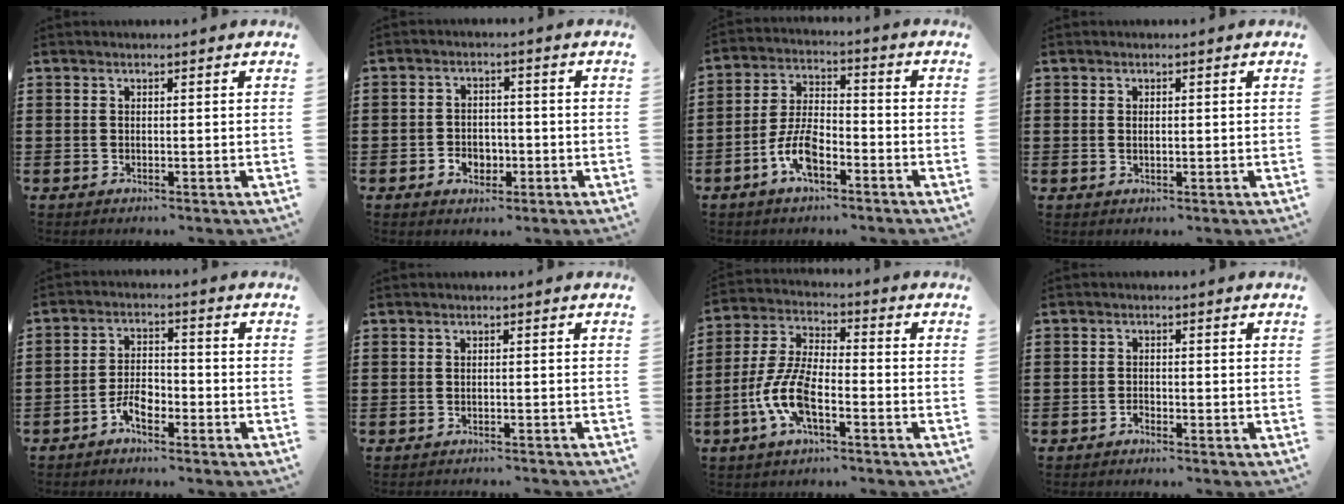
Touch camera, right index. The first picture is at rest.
{"total": 3.2, "force": [-1.5, 2.5, 1.5], "torque": [-0.024, 0.001, -0.032]}
{"total": 7.4, "force": [-3.8, 3.3, 5.4], "torque": [-0.121, 0.005, -0.075]}
{"total": 1.0, "force": [0.1, 0.4, 0.9], "torque": [-0.019, 0.001, 0.000]}
{"total": 4.4, "force": [-2.7, 2.0, 2.8], "torque": [-0.063, 0.003, -0.055]}
{"total": 0.8, "force": [-0.8, -0.1, 0.1], "torque": [-0.005, -0.002, -0.015]}
{"total": 8.9, "force": [-3.6, 3.4, 7.4], "torque": [-0.178, -0.008, -0.072]}
{"total": 1.1, "force": [-0.9, 0.4, 0.3], "torque": [-0.009, -0.001, -0.020]}